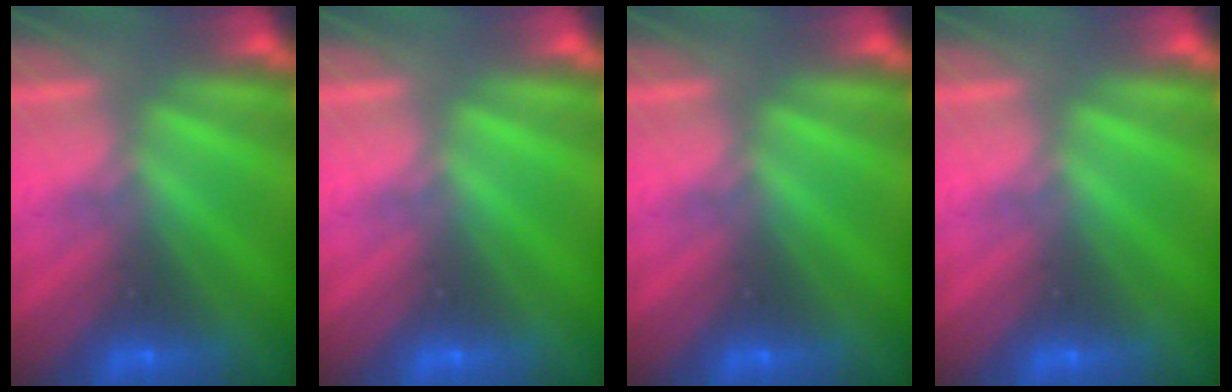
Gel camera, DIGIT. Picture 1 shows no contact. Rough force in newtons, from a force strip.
{"total": 0.0}
{"total": 0.0}
{"total": 0.0}